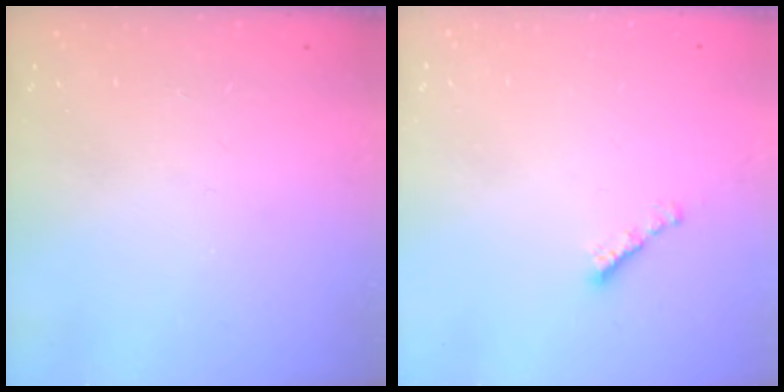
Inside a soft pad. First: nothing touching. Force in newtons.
{"total": 2.3, "press": 2.2, "slide": 0.4}